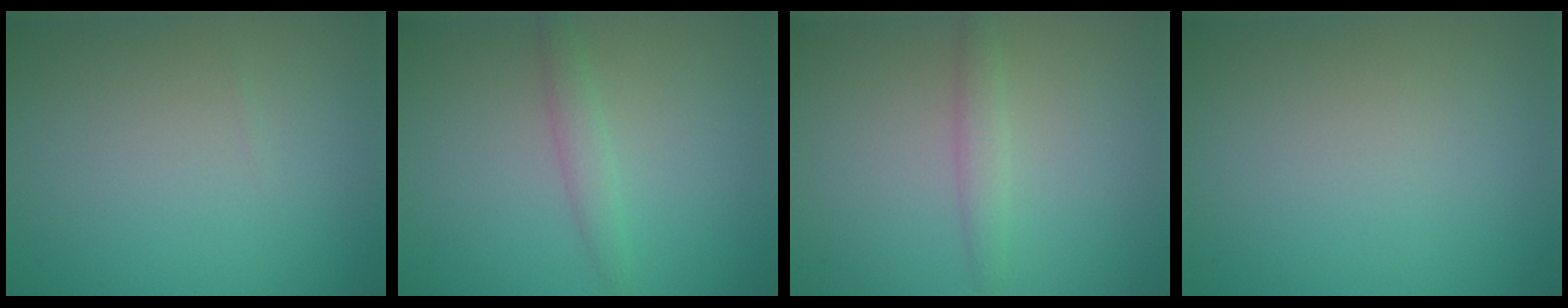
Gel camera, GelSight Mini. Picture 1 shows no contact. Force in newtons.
{"total": 1.6, "press": 1.6, "slide": 0.0}
{"total": 1.4, "press": 1.4, "slide": 0.0}
{"total": 0.0}